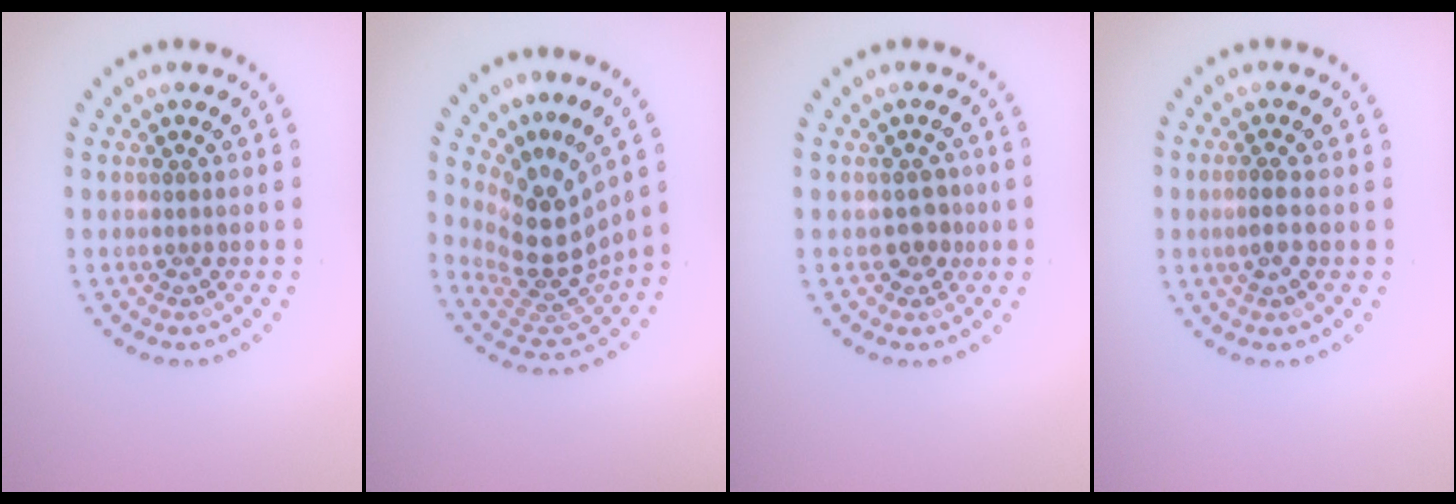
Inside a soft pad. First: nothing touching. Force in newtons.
{"total": 5.2, "press": 3.7, "slide": 3.7}
{"total": 1.8, "press": 1.6, "slide": 0.9}
{"total": 1.6, "press": 1.5, "slide": 0.6}